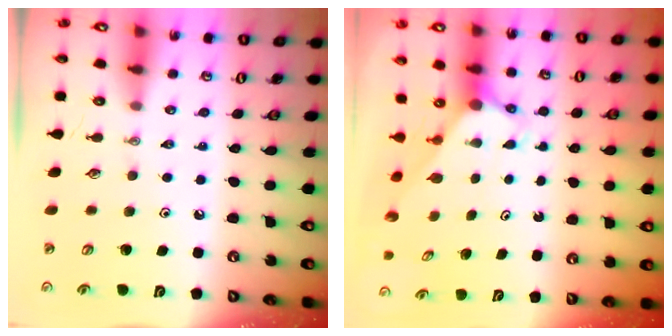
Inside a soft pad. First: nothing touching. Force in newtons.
{"total": 2.7, "press": 2.7, "slide": 0.0}